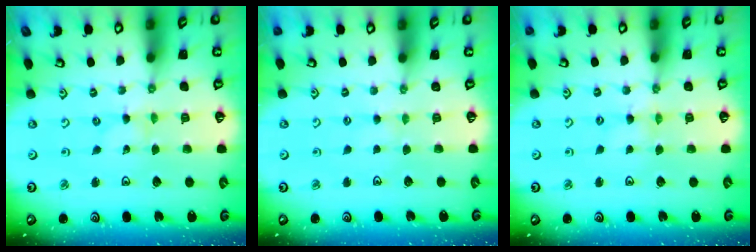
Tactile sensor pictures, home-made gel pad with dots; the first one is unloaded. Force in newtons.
{"total": 1.3, "press": 1.2, "slide": 0.3}
{"total": 2.2, "press": 2.2, "slide": 0.4}